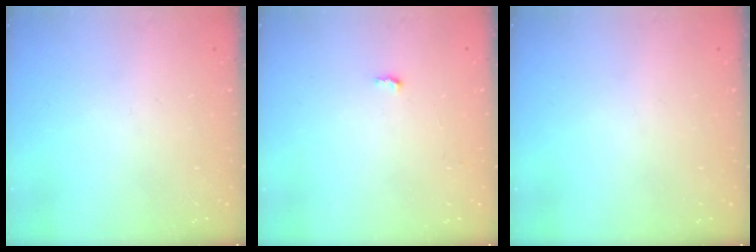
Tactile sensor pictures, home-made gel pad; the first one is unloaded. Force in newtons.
{"total": 3.2, "press": 3.2, "slide": 0.2}
{"total": 0.0}